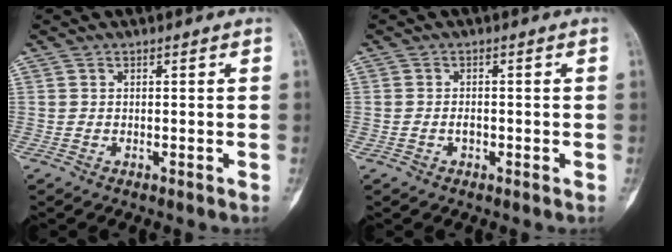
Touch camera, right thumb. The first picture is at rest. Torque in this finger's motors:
{"motor_torque": [0.10, -0.23, -0.16, 0.05, -0.02]}